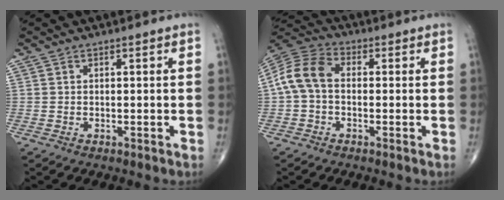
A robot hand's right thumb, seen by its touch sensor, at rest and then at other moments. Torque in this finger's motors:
{"motor_torque": [0.33, 0.51, 0.41, -0.33, 0.28]}